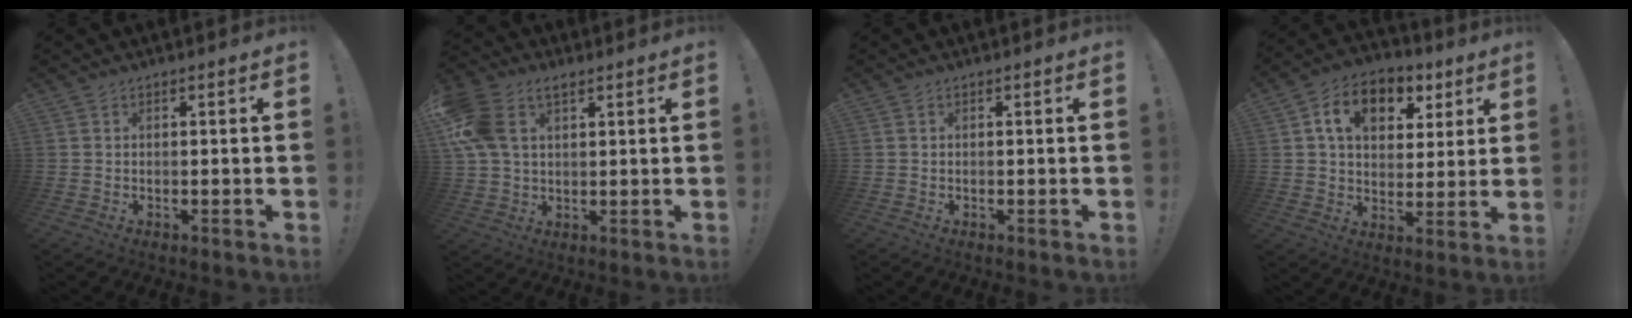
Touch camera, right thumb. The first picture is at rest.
{"total": 11.1, "force": [4.7, 7.1, 7.1], "torque": [-0.144, -0.010, 0.093]}
{"total": 0.0}
{"total": 13.4, "force": [5.9, 9.3, 7.8], "torque": [-0.119, -0.015, 0.108]}